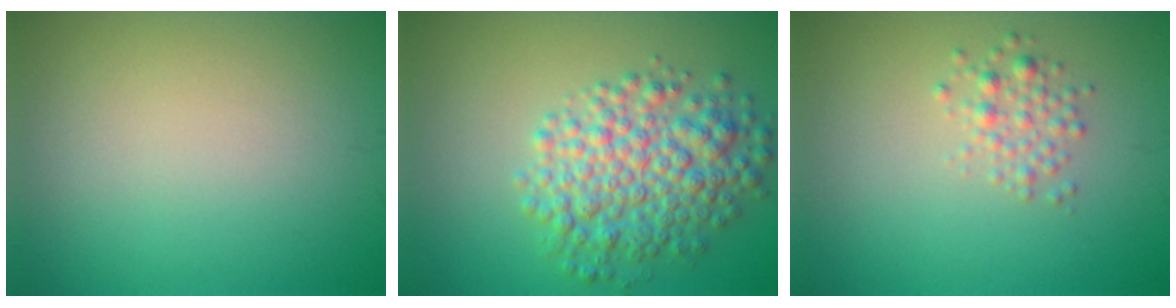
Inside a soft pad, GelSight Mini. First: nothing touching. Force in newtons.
{"total": 6.2, "press": 6.2, "slide": 0.1}
{"total": 1.7, "press": 1.7, "slide": 0.1}